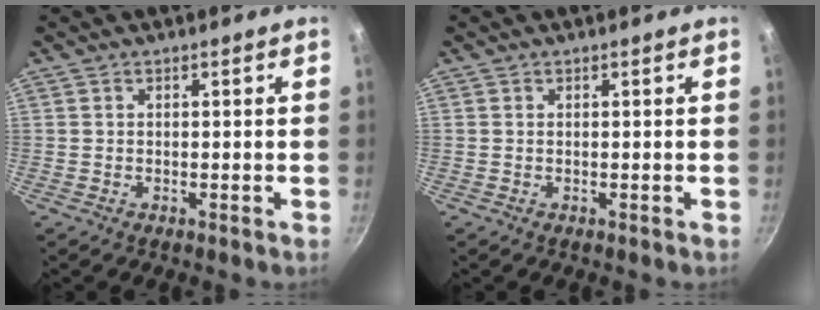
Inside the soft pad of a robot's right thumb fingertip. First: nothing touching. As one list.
[{"total": 0.0}]